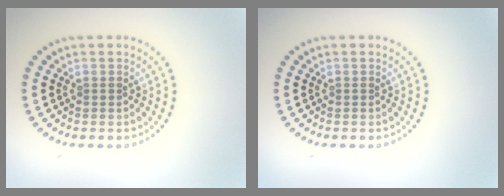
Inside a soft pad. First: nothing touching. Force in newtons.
{"total": 0.0}